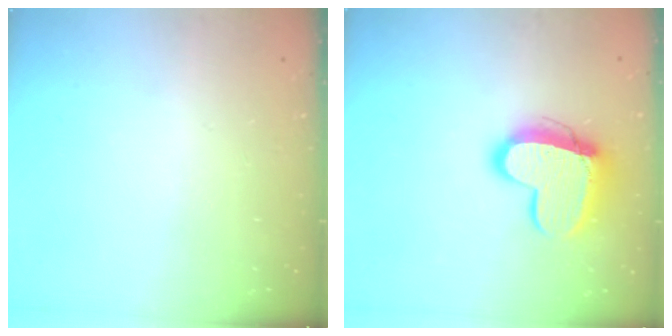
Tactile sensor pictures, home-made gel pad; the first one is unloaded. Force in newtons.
{"total": 14.7, "press": 14.7, "slide": 1.3}